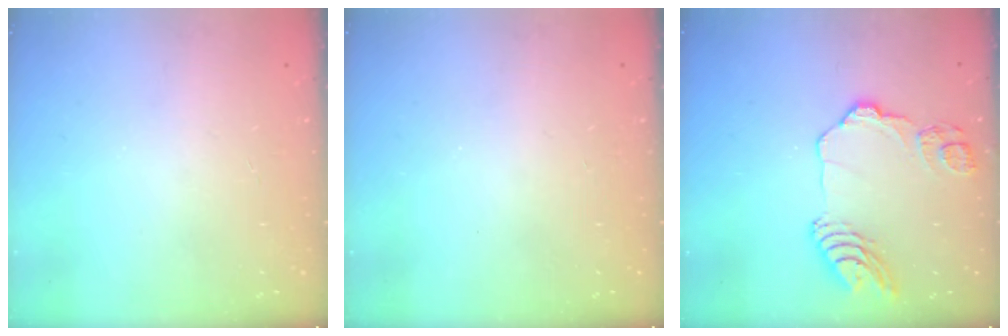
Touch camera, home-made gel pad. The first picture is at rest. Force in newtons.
{"total": 0.0}
{"total": 13.5, "press": 13.4, "slide": 1.6}